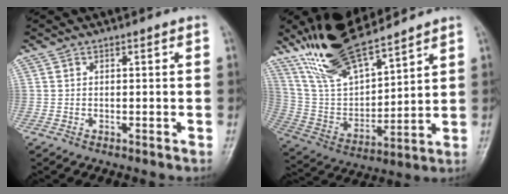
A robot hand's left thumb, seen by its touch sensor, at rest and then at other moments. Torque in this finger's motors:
{"motor_torque": [0.96, 0.06, 1.43, -1.34, 0.25]}